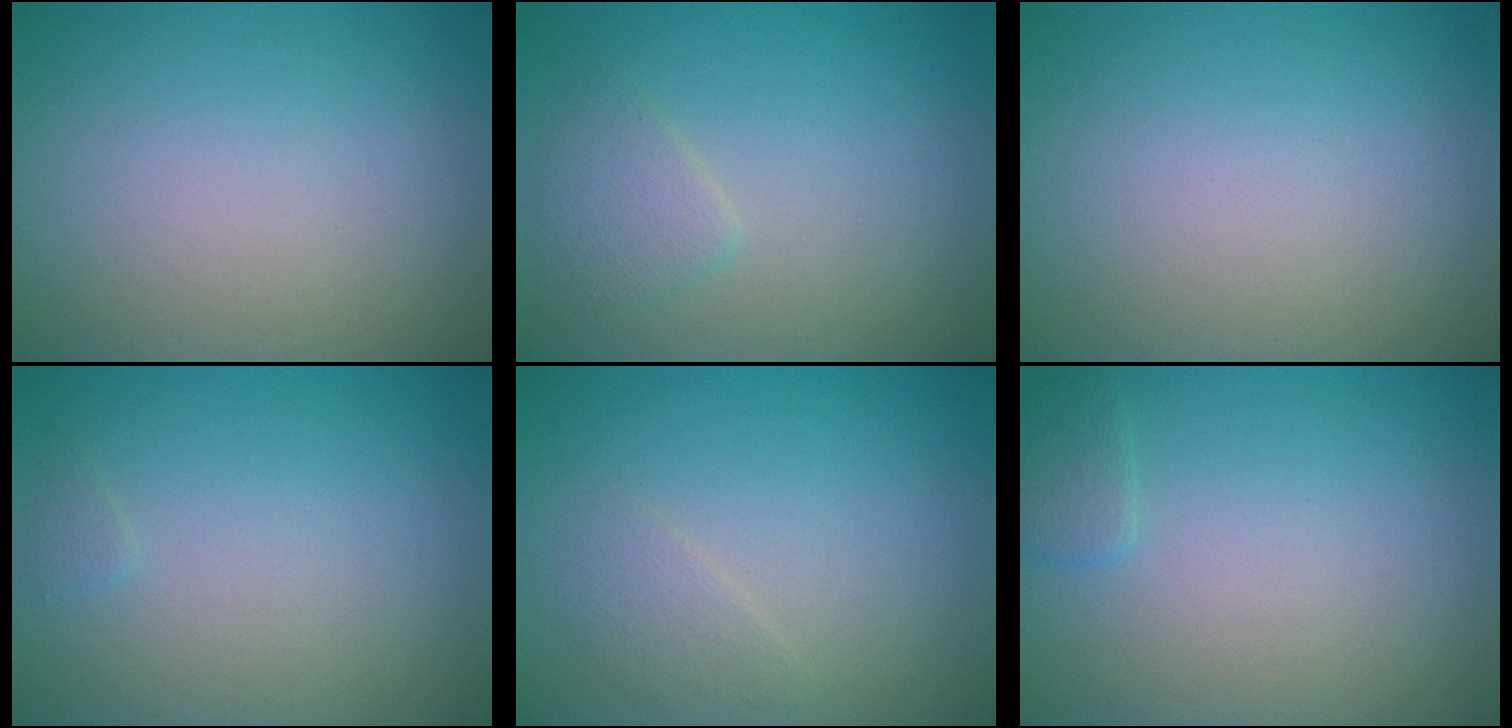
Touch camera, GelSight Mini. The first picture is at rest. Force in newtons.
{"total": 2.0, "press": 2.0, "slide": 0.1}
{"total": 0.0}
{"total": 0.5, "press": 0.5, "slide": 0.0}
{"total": 1.3, "press": 1.3, "slide": 0.1}
{"total": 1.2, "press": 1.2, "slide": 0.1}